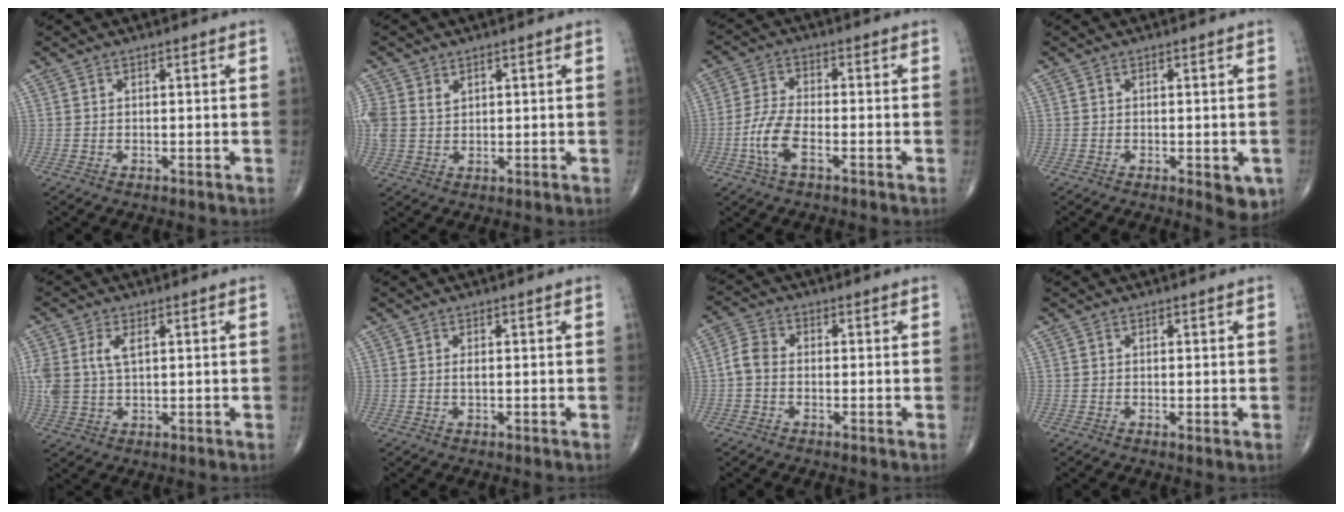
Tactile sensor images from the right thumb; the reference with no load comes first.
{"total": 6.8, "force": [2.0, 5.5, 3.4], "torque": [-0.086, 0.003, 0.043]}
{"total": 6.7, "force": [-2.6, 2.5, 5.6], "torque": [-0.128, 0.015, -0.054]}
{"total": 4.8, "force": [-1.6, 1.9, 4.1], "torque": [-0.035, -0.007, -0.016]}
{"total": 6.8, "force": [1.8, 3.8, 5.4], "torque": [-0.129, 0.008, 0.040]}
{"total": 0.7, "force": [0.0, 0.2, 0.7], "torque": [-0.016, -0.002, 0.000]}
{"total": 3.9, "force": [-0.8, 2.8, 2.6], "torque": [-0.049, 0.011, -0.027]}
{"total": 0.6, "force": [-0.1, 0.1, 0.6], "torque": [-0.015, -0.004, -0.004]}